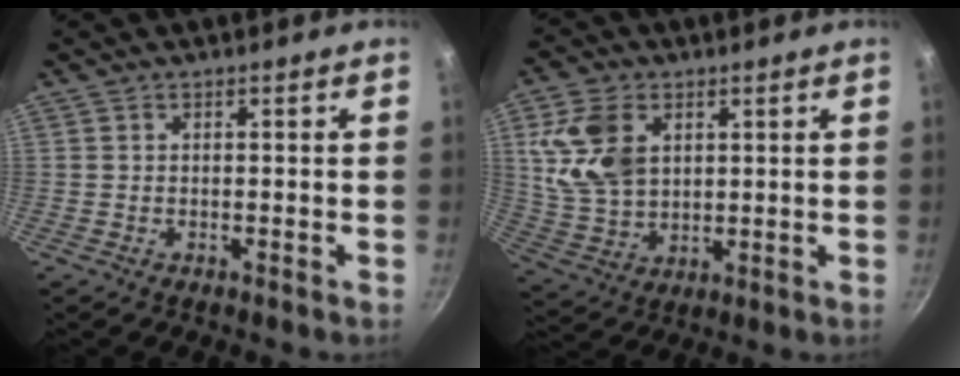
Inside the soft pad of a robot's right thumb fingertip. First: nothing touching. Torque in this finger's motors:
{"motor_torque": [0.74, 2.55, 1.44, 0.96, 0.13]}